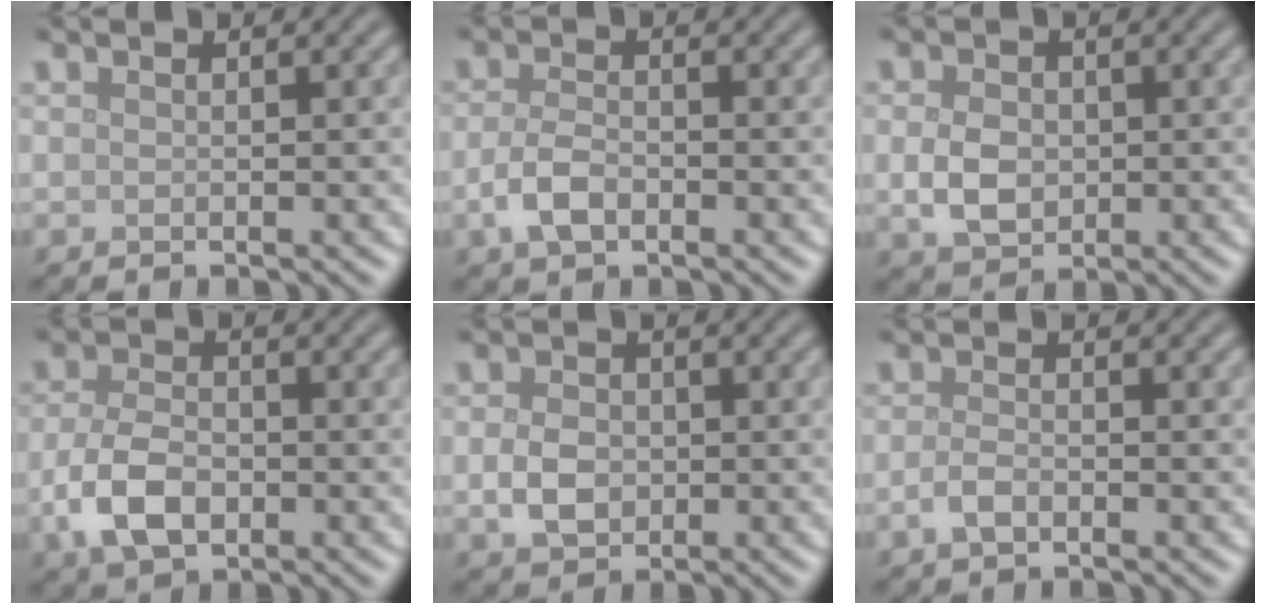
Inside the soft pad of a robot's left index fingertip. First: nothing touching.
{"total": 2.8, "force": [-1.1, 1.5, 2.1], "torque": [-0.044, -0.001, -0.026]}
{"total": 3.6, "force": [-0.2, 2.8, 2.3], "torque": [-0.047, -0.002, -0.006]}
{"total": 5.0, "force": [-1.7, 3.1, 3.6], "torque": [-0.077, -0.004, -0.036]}
{"total": 3.1, "force": [-0.4, 2.4, 1.9], "torque": [-0.040, -0.001, -0.011]}
{"total": 1.6, "force": [-0.8, 0.8, 1.2], "torque": [-0.027, -0.001, -0.019]}